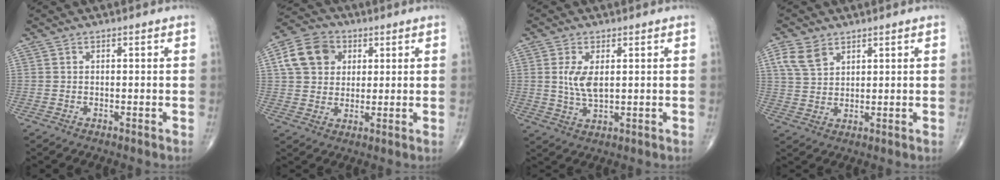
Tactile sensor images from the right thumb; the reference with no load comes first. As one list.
[{"total": 10.3, "force": [3.1, 8.3, 5.2], "torque": [-0.077, 0.002, 0.050]}, {"total": 5.8, "force": [1.1, 2.7, 5.0], "torque": [-0.101, -0.010, 0.026]}, {"total": 5.6, "force": [3.1, 3.5, 3.0], "torque": [-0.051, -0.007, 0.067]}]